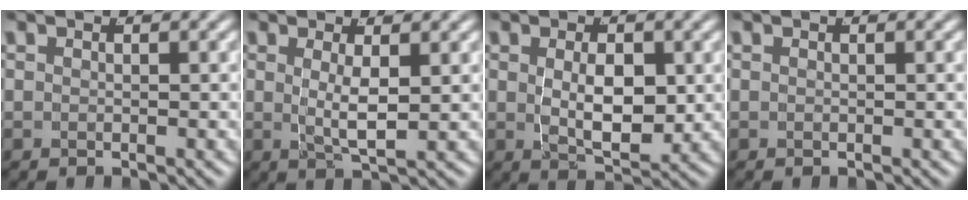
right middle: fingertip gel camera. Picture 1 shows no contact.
{"total": 2.9, "force": [0.3, 0.2, 2.9], "torque": [-0.057, -0.017, 0.015]}
{"total": 4.5, "force": [0.1, 1.9, 4.1], "torque": [-0.067, -0.025, 0.014]}
{"total": 0.0}